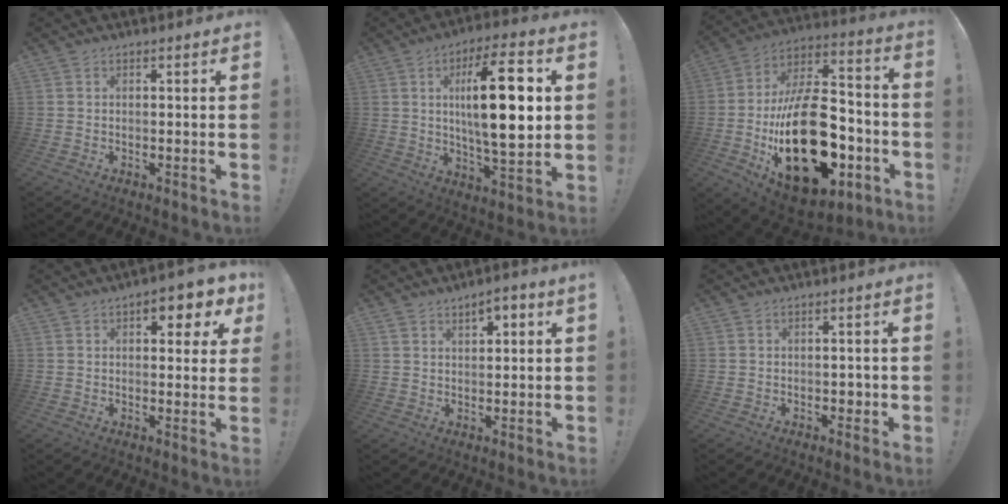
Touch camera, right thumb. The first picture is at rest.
{"total": 20.7, "force": [3.5, 6.3, 19.4], "torque": [-0.319, -0.009, 0.039]}
{"total": 32.6, "force": [-8.2, 18.2, 25.8], "torque": [-0.469, 0.054, -0.115]}
{"total": 6.7, "force": [3.1, 3.2, 5.1], "torque": [-0.047, -0.012, 0.045]}
{"total": 3.4, "force": [1.9, 1.4, 2.4], "torque": [-0.036, -0.006, 0.031]}
{"total": 1.9, "force": [-0.5, 1.5, 1.0], "torque": [-0.005, 0.003, -0.010]}